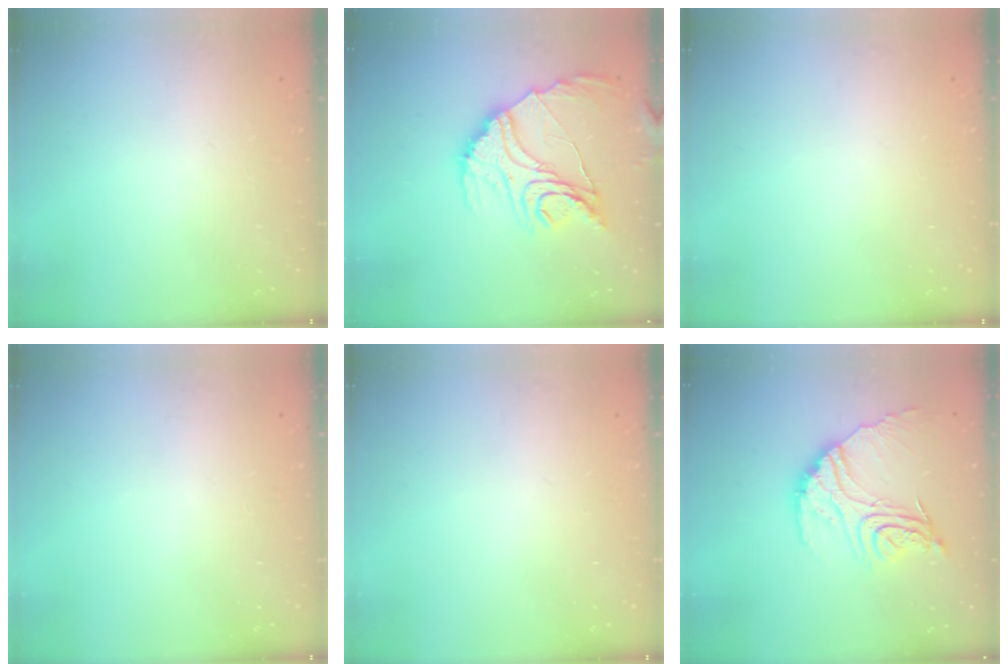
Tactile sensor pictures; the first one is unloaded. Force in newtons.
{"total": 19.3, "press": 19.2, "slide": 2.0}
{"total": 0.0}
{"total": 0.0}
{"total": 0.0}
{"total": 17.3, "press": 17.2, "slide": 1.5}